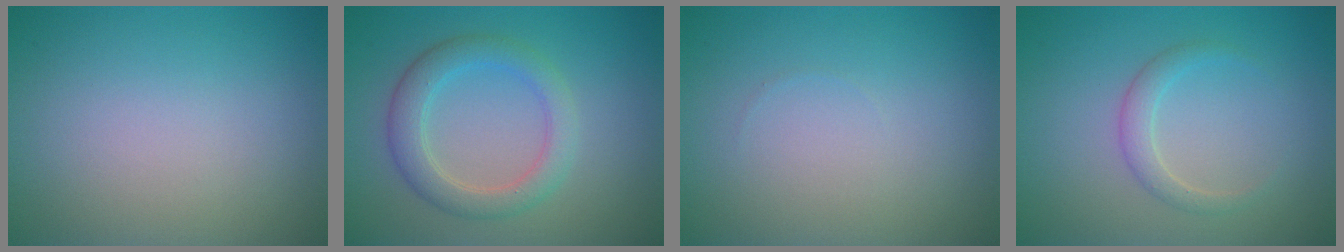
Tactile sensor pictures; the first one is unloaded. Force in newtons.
{"total": 3.5, "press": 3.5, "slide": 0.2}
{"total": 0.0}
{"total": 1.6, "press": 1.6, "slide": 0.1}